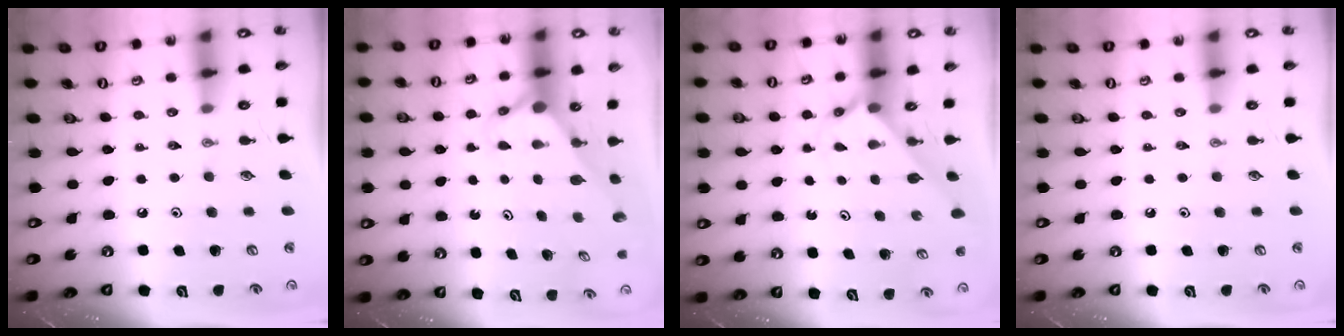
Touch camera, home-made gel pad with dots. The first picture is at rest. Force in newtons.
{"total": 2.7, "press": 2.7, "slide": 0.2}
{"total": 2.4, "press": 2.4, "slide": 0.2}
{"total": 0.0}